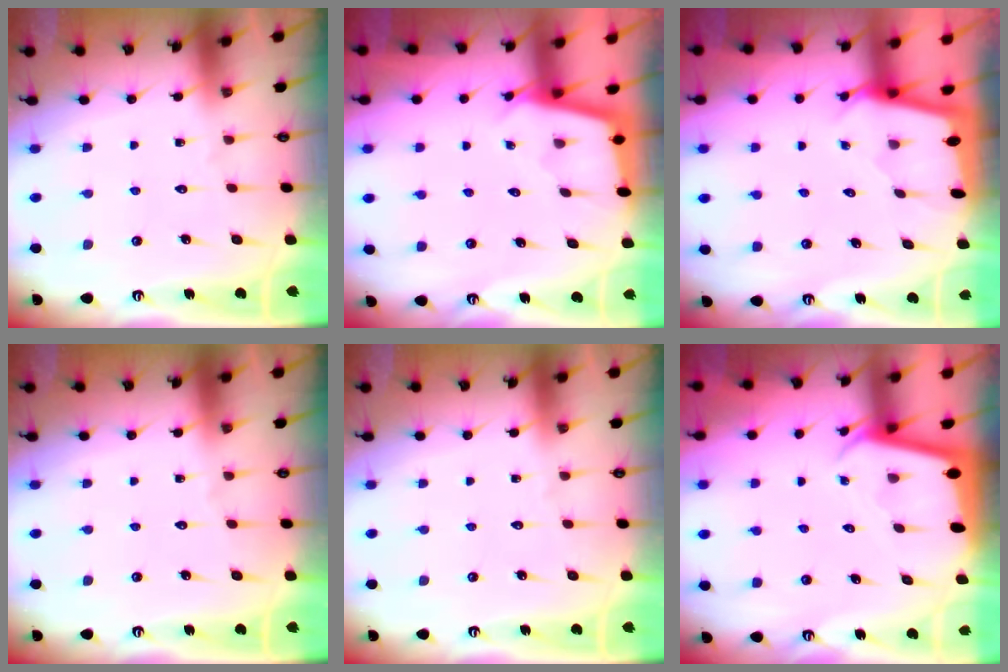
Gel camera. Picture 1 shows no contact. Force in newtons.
{"total": 2.4, "press": 2.4, "slide": 0.2}
{"total": 1.7, "press": 1.6, "slide": 0.2}
{"total": 0.0}
{"total": 0.0}
{"total": 2.2, "press": 2.2, "slide": 0.1}